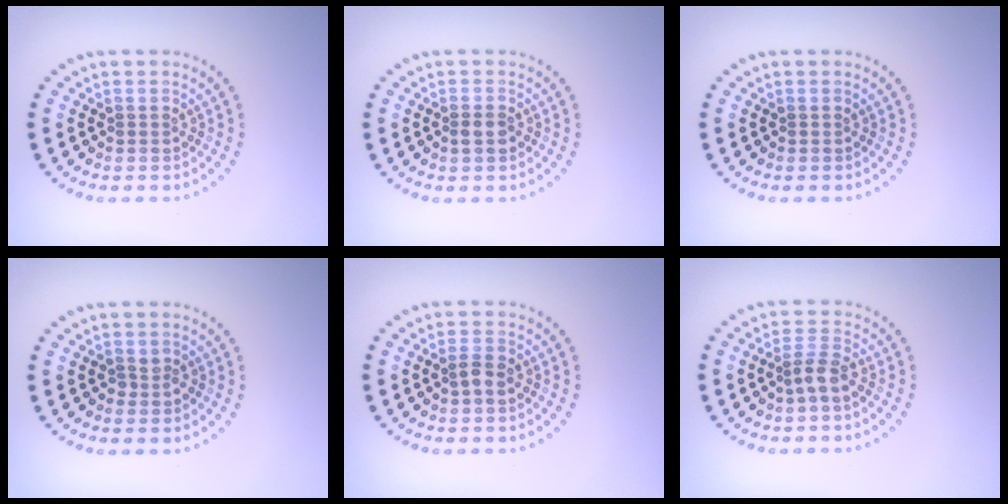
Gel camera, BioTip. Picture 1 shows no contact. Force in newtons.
{"total": 1.4, "press": 1.3, "slide": 0.5}
{"total": 0.0}
{"total": 0.6, "press": 0.6, "slide": 0.2}
{"total": 1.5, "press": 1.4, "slide": 0.5}
{"total": 2.0, "press": 1.6, "slide": 1.2}